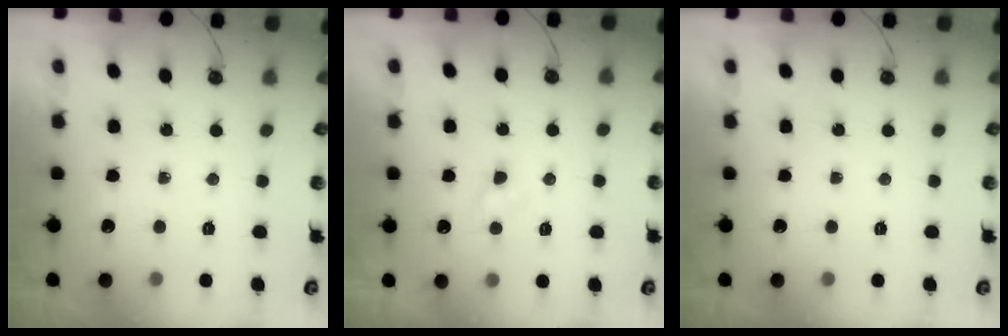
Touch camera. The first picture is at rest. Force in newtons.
{"total": 2.9, "press": 2.8, "slide": 0.5}
{"total": 0.0}